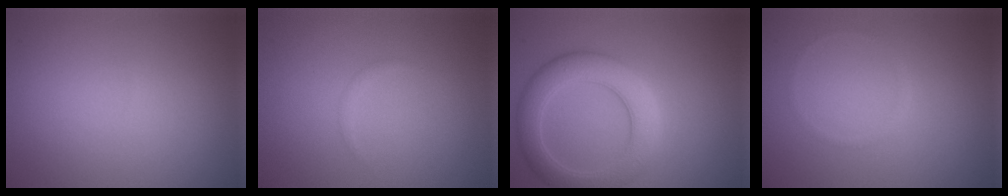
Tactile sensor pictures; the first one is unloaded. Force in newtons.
{"total": 0.5, "press": 0.5, "slide": 0.0}
{"total": 5.3, "press": 5.3, "slide": 0.3}
{"total": 0.6, "press": 0.6, "slide": 0.0}